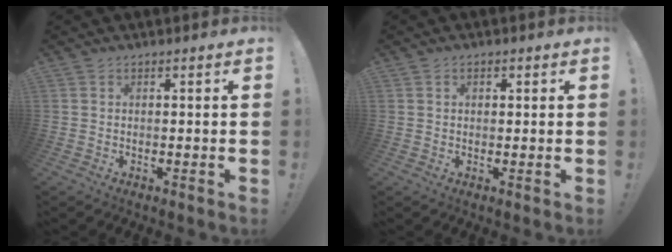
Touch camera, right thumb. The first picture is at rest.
{"total": 1.0, "force": [0.3, 0.8, 0.5], "torque": [-0.006, 0.002, 0.005]}